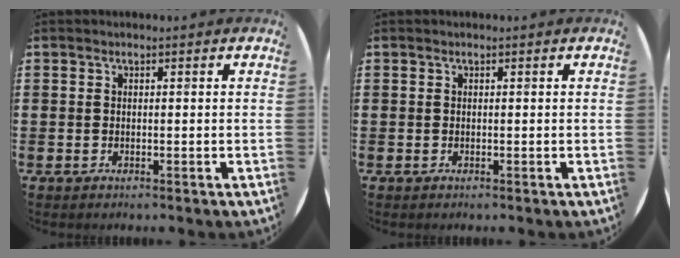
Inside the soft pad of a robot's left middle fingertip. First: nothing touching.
{"total": 0.0}